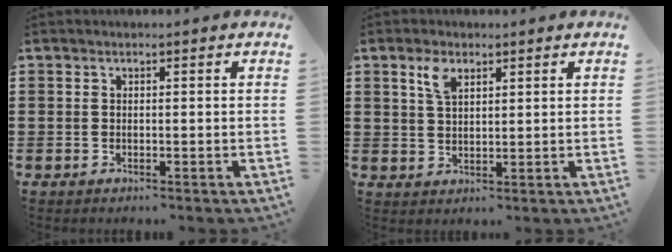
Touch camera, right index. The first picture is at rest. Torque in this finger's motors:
{"motor_torque": [0.24, -0.21, 0.34, 0.08]}